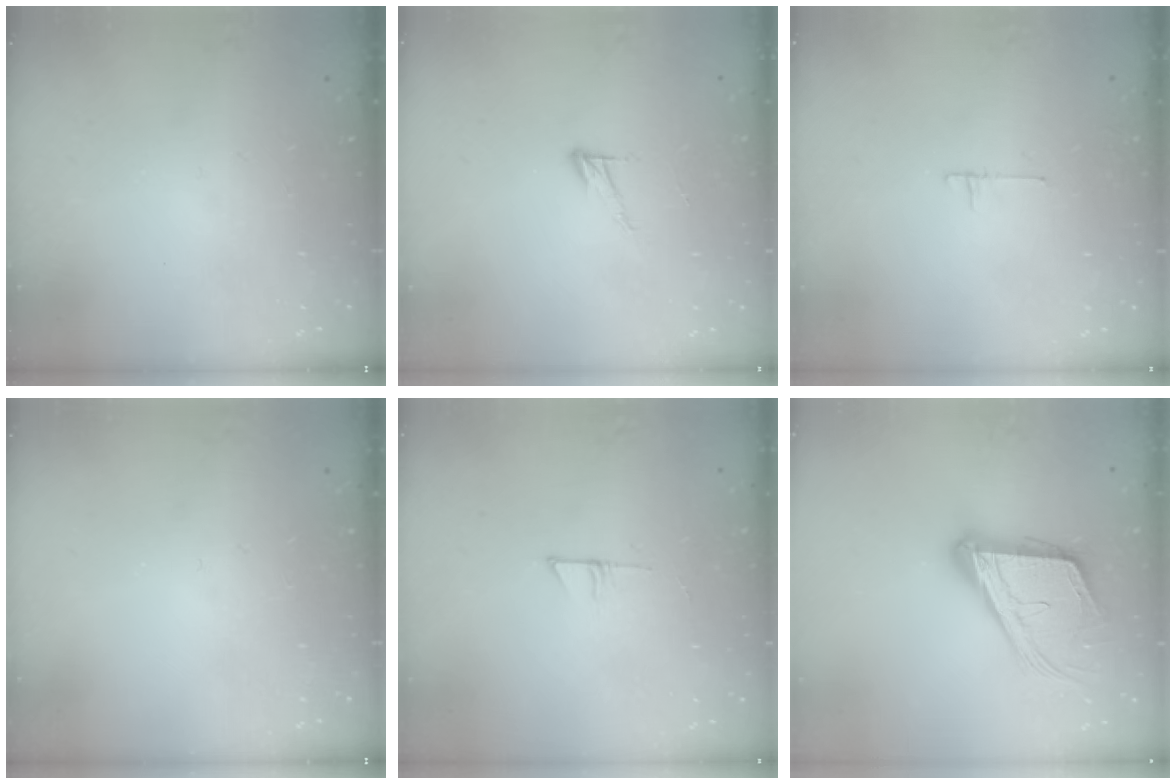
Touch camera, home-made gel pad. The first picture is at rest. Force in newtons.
{"total": 5.9, "press": 5.9, "slide": 0.3}
{"total": 4.5, "press": 4.5, "slide": 0.4}
{"total": 0.0}
{"total": 4.0, "press": 4.0, "slide": 0.4}
{"total": 18.5, "press": 18.2, "slide": 3.5}